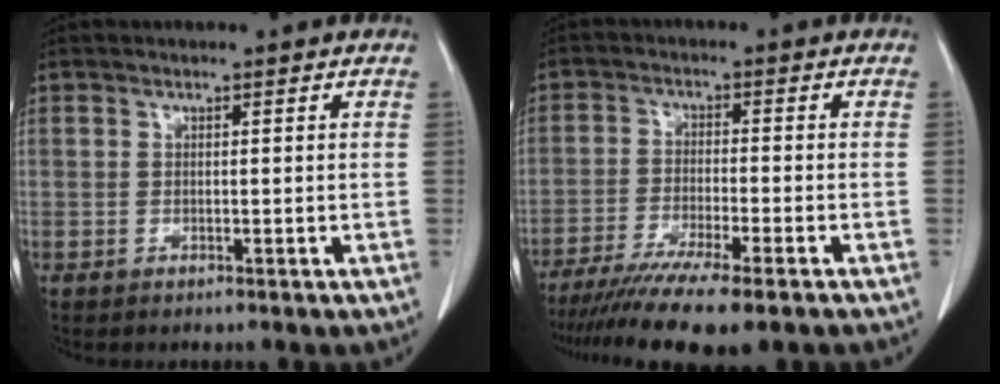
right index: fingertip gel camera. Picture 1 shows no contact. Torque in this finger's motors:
{"motor_torque": [1.18, -0.96, 0.67, 0.21]}